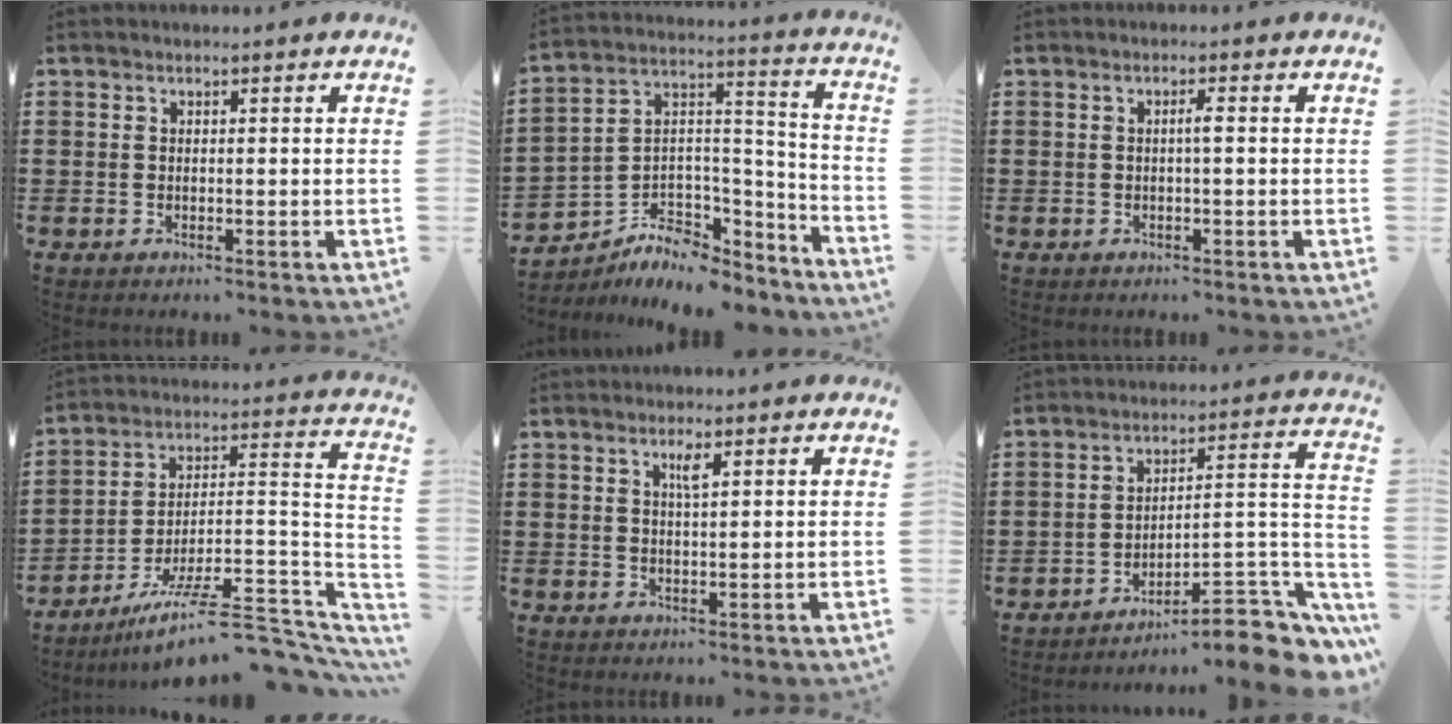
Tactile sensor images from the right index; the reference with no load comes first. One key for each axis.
{"total": 6.3, "fx": -4.6, "fy": 4.0, "fz": 1.6, "tx": -0.046, "ty": -0.003, "tz": -0.087}
{"total": 1.5, "fx": -0.1, "fy": 0.0, "fz": 1.5, "tx": -0.029, "ty": 0.001, "tz": -0.003}
{"total": 11.1, "fx": -8.1, "fy": 2.6, "fz": 7.2, "tx": -0.113, "ty": 0.018, "tz": -0.146}
{"total": 2.2, "fx": 1.1, "fy": 0.3, "fz": 1.8, "tx": -0.031, "ty": -0.001, "tz": 0.015}
{"total": 8.1, "fx": -6.3, "fy": 2.0, "fz": 4.7, "tx": -0.057, "ty": 0.001, "tz": -0.120}